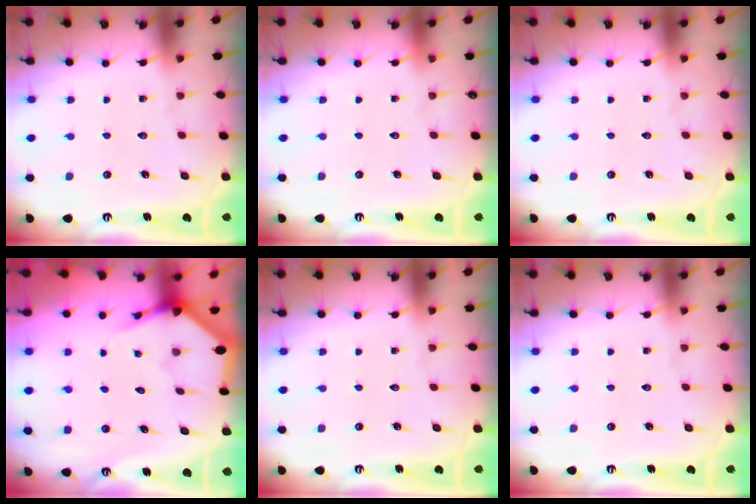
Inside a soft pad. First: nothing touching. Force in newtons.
{"total": 0.0}
{"total": 0.0}
{"total": 3.1, "press": 3.1, "slide": 0.2}
{"total": 0.0}
{"total": 0.0}